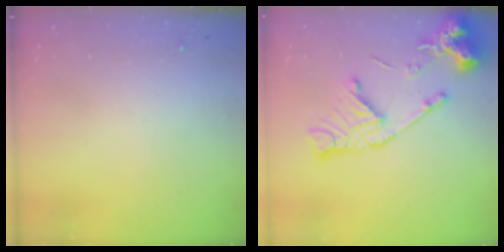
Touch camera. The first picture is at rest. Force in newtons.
{"total": 16.8, "press": 16.6, "slide": 1.9}